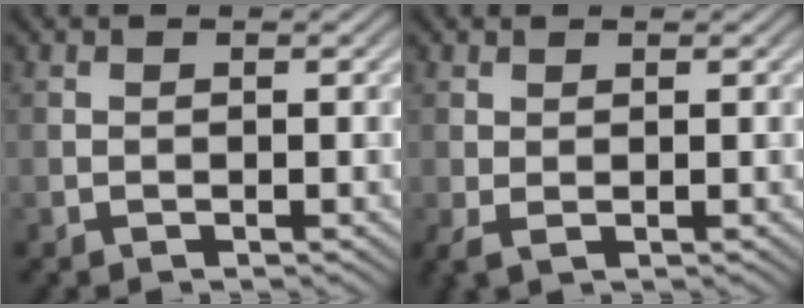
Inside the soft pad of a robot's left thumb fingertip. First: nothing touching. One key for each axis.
{"total": 1.6, "fx": 0.3, "fy": 0.7, "fz": 1.4, "tx": -0.039, "ty": 0.001, "tz": 0.006}